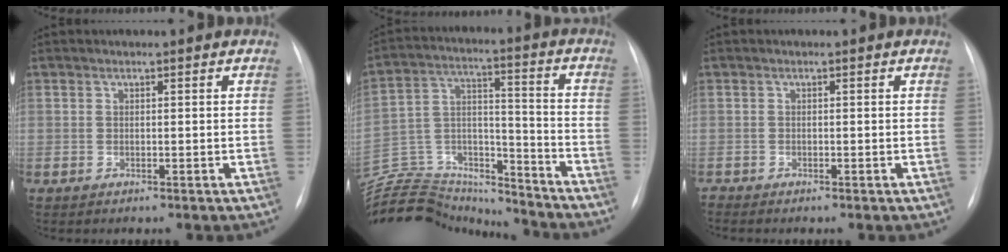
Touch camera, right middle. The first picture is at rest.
{"total": 23.3, "force": [-21.8, 6.2, 5.5], "torque": [-0.156, 0.036, -0.348]}
{"total": 0.5, "force": [-0.5, 0.0, -0.1], "torque": [0.002, -0.001, -0.012]}